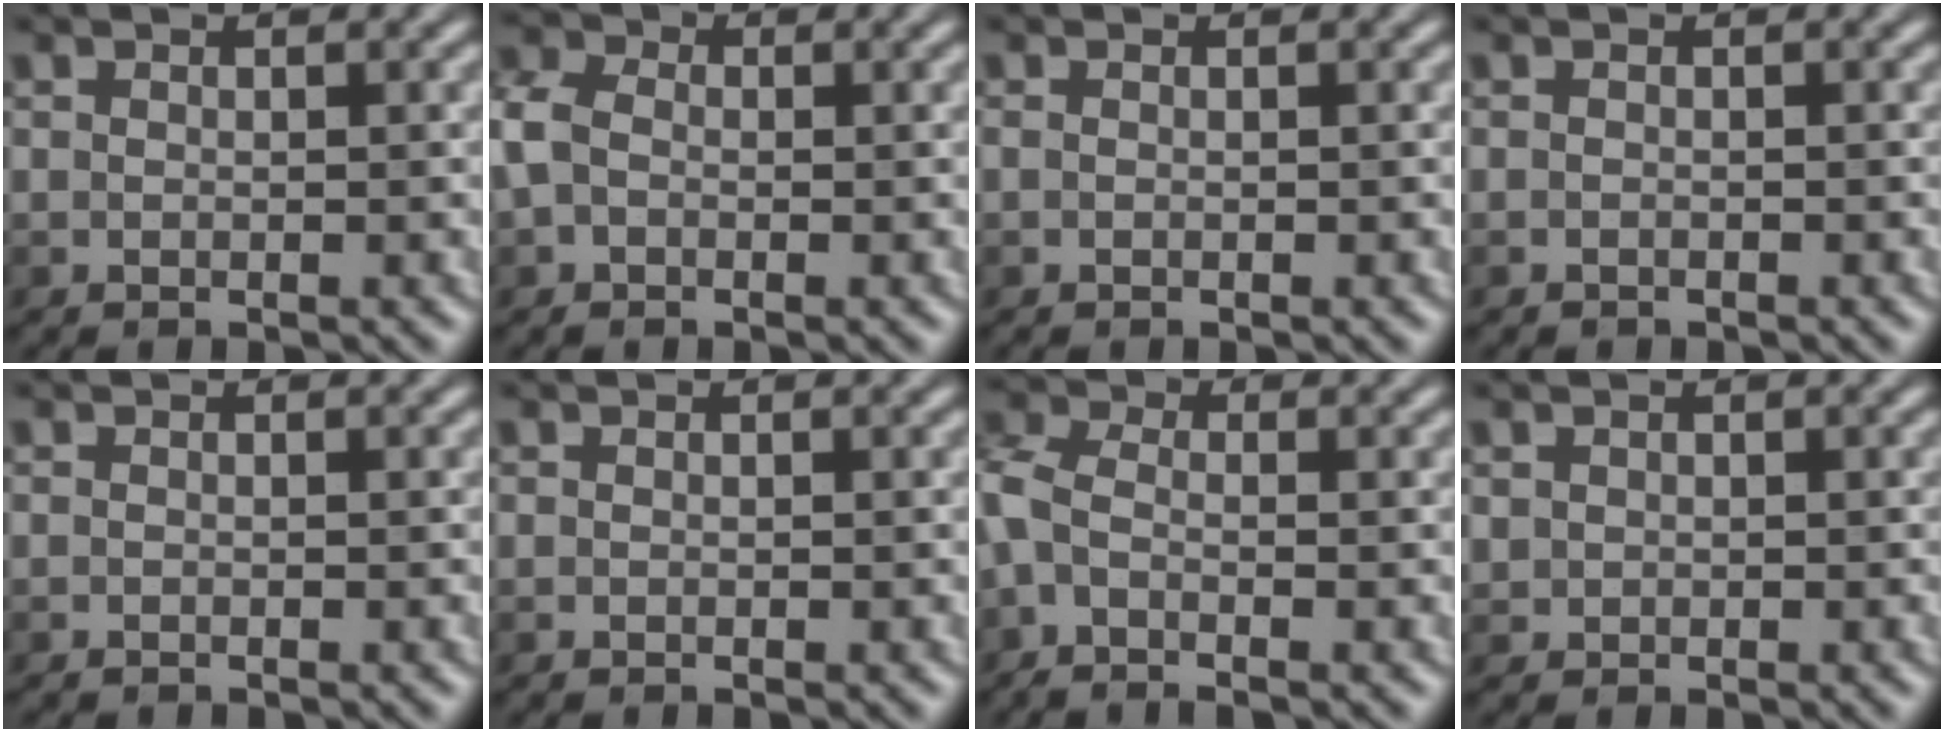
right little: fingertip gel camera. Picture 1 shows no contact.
{"total": 4.9, "force": [-0.3, 3.6, 3.2], "torque": [-0.086, 0.009, -0.012]}
{"total": 0.0}
{"total": 0.6, "force": [-0.5, -0.2, -0.3], "torque": [0.006, 0.001, -0.009]}
{"total": 0.0}
{"total": 0.0}
{"total": 6.7, "force": [-0.9, 4.2, 5.1], "torque": [-0.127, 0.007, -0.022]}
{"total": 0.7, "force": [0.2, 0.7, -0.1], "torque": [-0.007, -0.003, 0.004]}